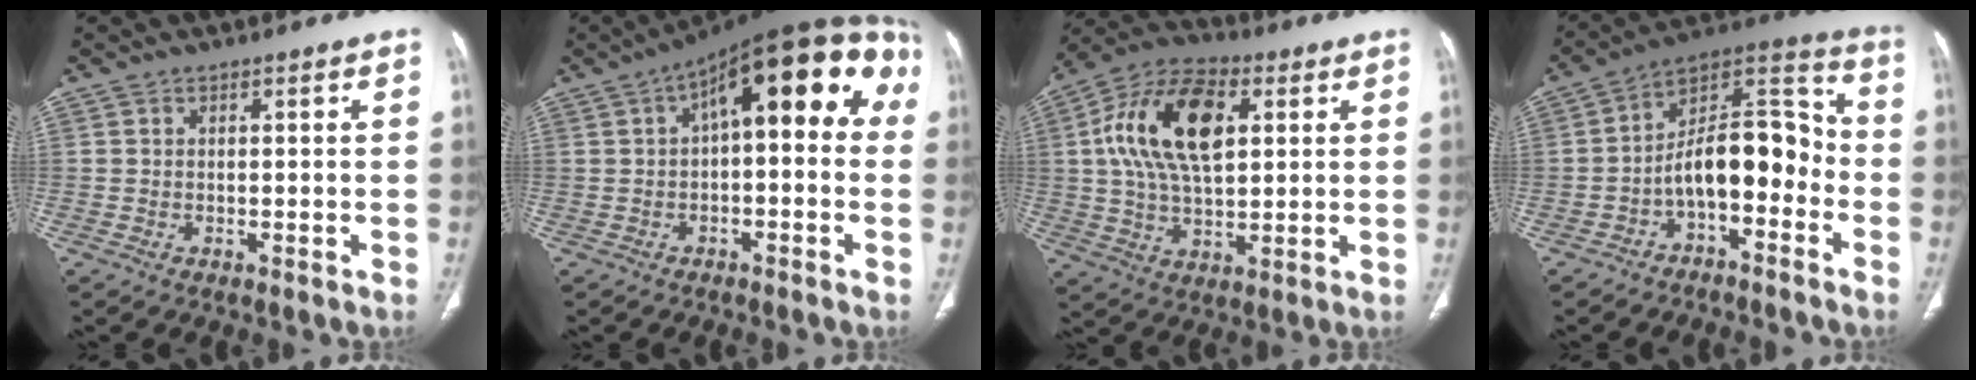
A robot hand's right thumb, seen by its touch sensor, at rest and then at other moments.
{"total": 18.8, "force": [3.8, 7.9, 16.6], "torque": [-0.189, 0.047, 0.036]}
{"total": 18.2, "force": [4.2, 9.9, 14.7], "torque": [-0.260, 0.011, 0.070]}
{"total": 14.1, "force": [-4.2, 7.2, 11.4], "torque": [-0.155, 0.081, -0.075]}